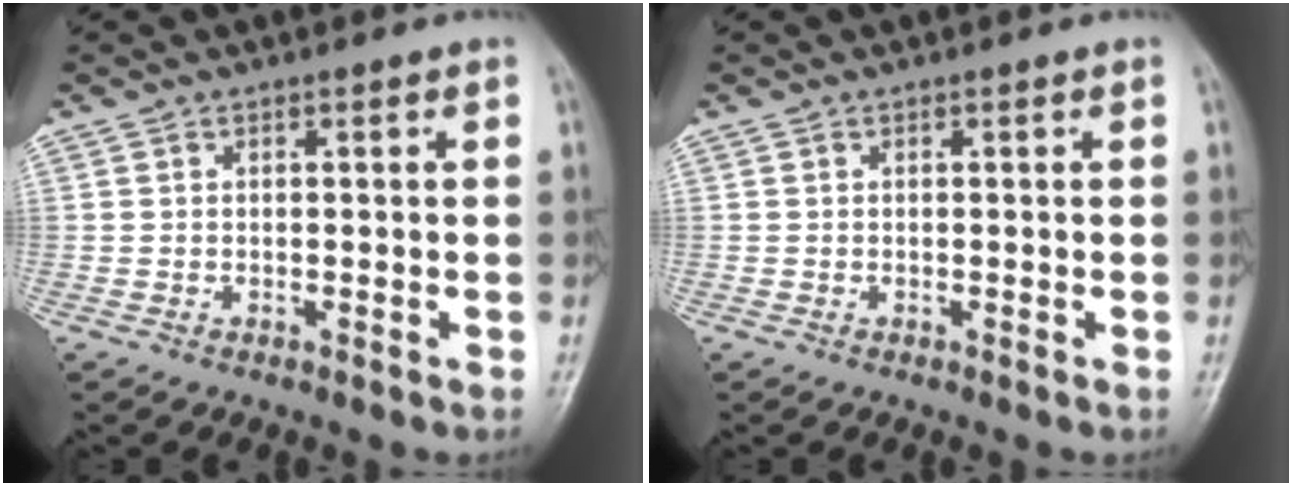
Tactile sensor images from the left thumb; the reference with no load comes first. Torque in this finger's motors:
{"motor_torque": [0.00, 0.00, -0.05, 0.06, 0.00]}